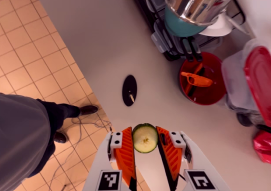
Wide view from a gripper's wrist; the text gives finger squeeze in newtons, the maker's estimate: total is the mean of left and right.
{"total": 6.6, "left": 6.2, "right": 7.0}